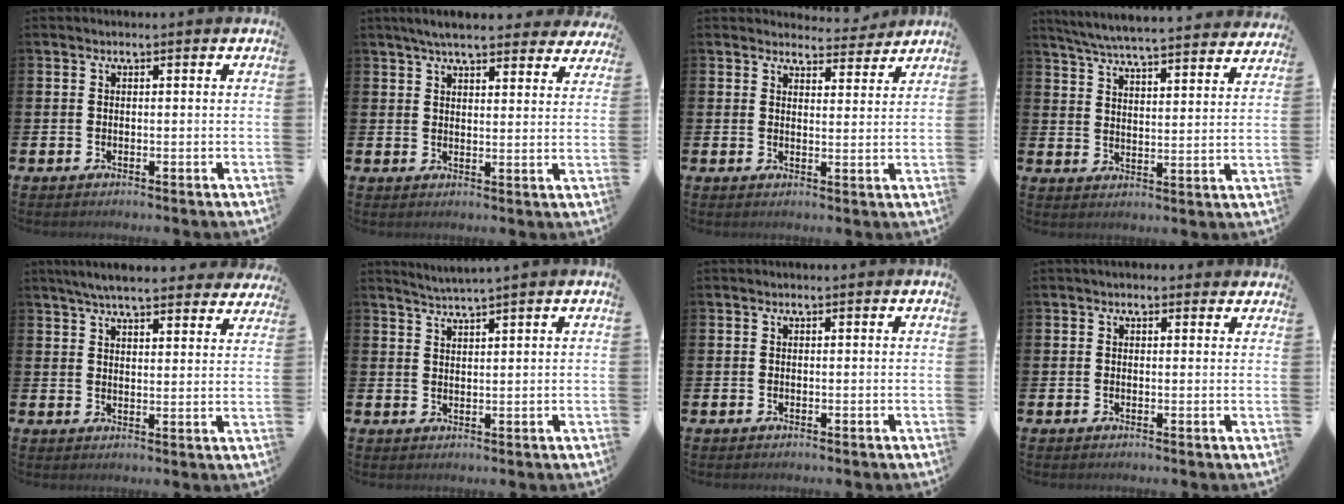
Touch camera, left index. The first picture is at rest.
{"total": 5.7, "force": [5.3, 1.1, 2.0], "torque": [-0.042, -0.020, 0.093]}
{"total": 4.2, "force": [4.0, 1.0, -0.1], "torque": [0.009, -0.029, 0.069]}
{"total": 6.3, "force": [6.1, 0.3, 1.5], "torque": [-0.055, -0.044, 0.107]}
{"total": 5.9, "force": [5.6, 0.8, 1.7], "torque": [-0.039, -0.025, 0.099]}
{"total": 2.4, "force": [2.4, -0.7, 0.1], "torque": [-0.011, -0.007, 0.044]}
{"total": 0.0}
{"total": 1.3, "force": [1.1, 0.6, 0.2], "torque": [0.006, 0.002, 0.018]}